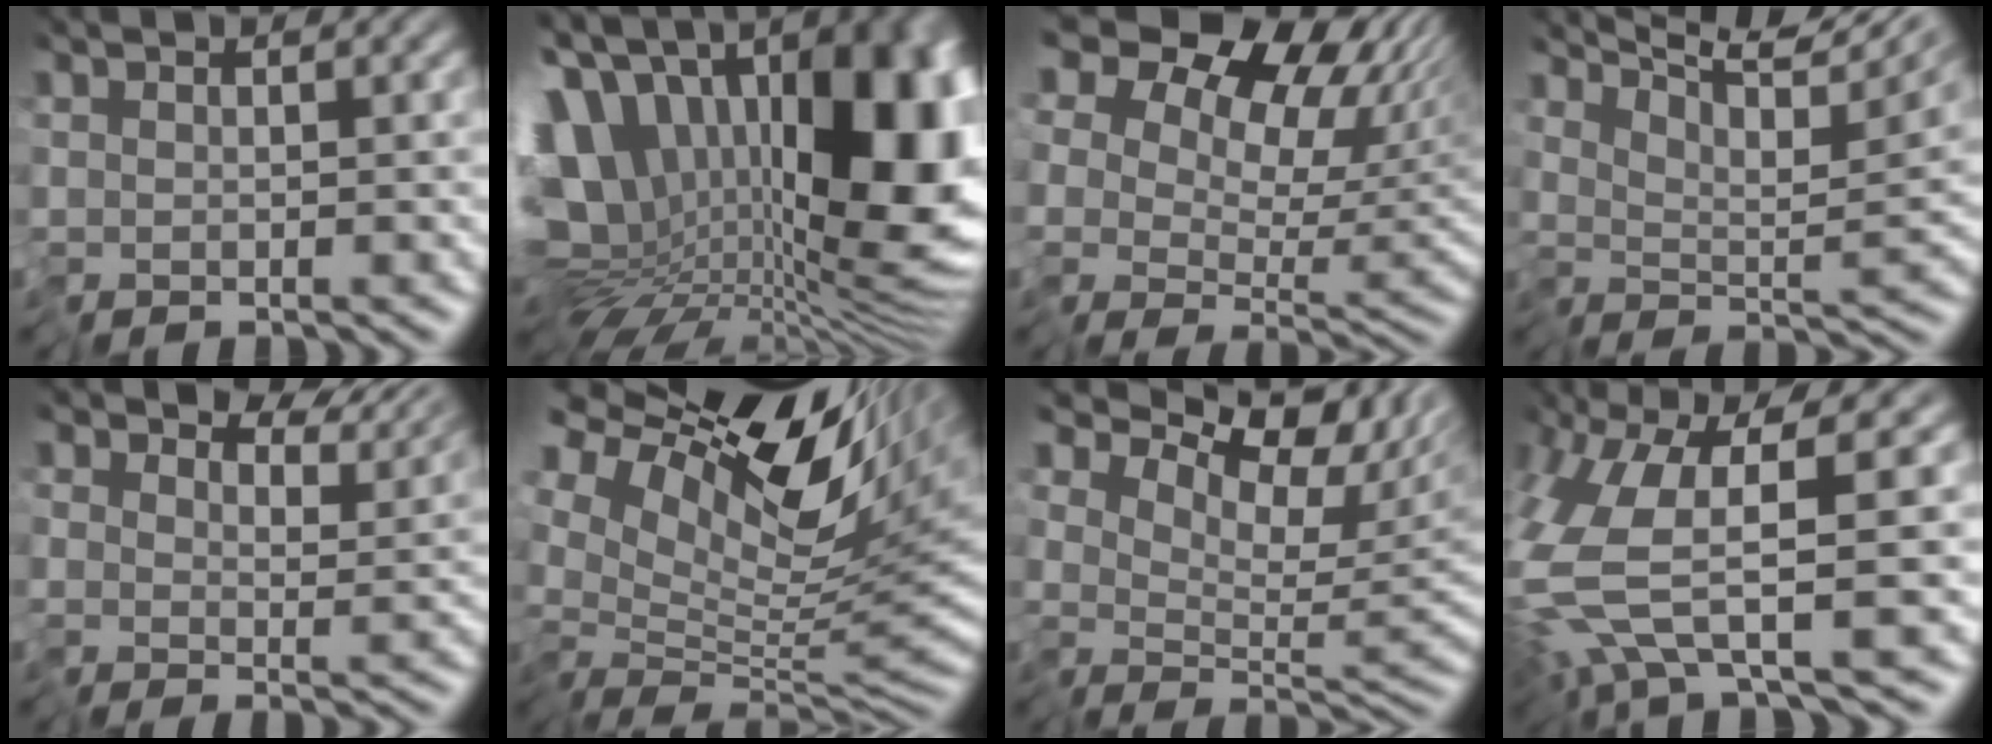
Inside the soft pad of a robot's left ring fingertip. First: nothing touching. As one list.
[{"total": 19.8, "force": [3.2, 11.8, 15.5], "torque": [-0.250, -0.012, 0.080]}, {"total": 16.1, "force": [8.6, 10.0, 9.2], "torque": [-0.182, 0.055, 0.143]}, {"total": 9.8, "force": [8.4, 0.9, 4.9], "torque": [-0.074, 0.013, 0.109]}, {"total": 4.7, "force": [4.2, 1.6, 1.3], "torque": [-0.023, 0.000, 0.070]}, {"total": 14.2, "force": [7.8, 5.8, 10.3], "torque": [-0.191, 0.031, 0.140]}, {"total": 8.0, "force": [6.5, 2.6, 3.9], "torque": [-0.052, 0.009, 0.108]}, {"total": 7.1, "force": [-0.2, 1.0, 7.1], "torque": [-0.170, -0.004, -0.008]}]